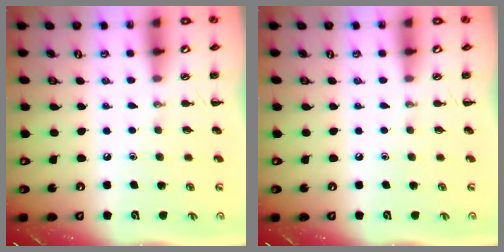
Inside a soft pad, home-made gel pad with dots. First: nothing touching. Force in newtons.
{"total": 0.0}